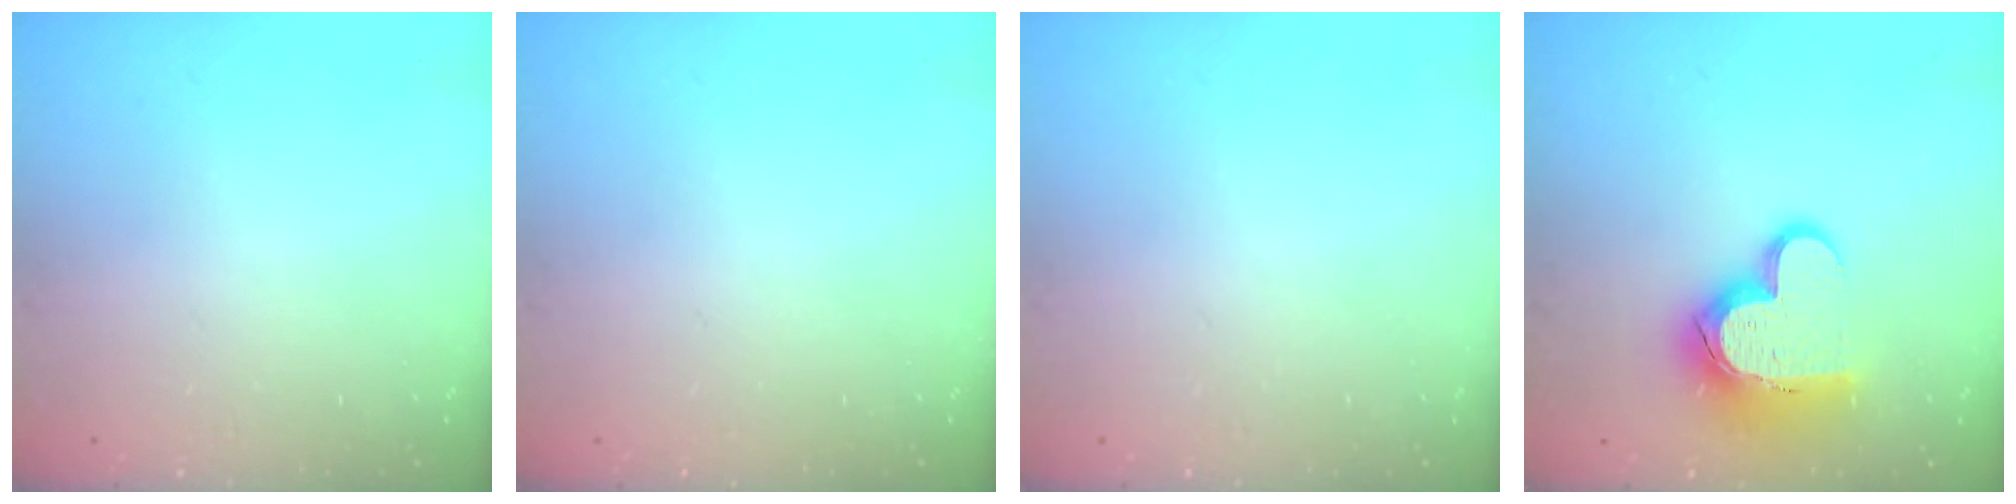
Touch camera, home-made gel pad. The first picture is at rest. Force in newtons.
{"total": 0.0}
{"total": 0.0}
{"total": 15.5, "press": 15.5, "slide": 1.3}